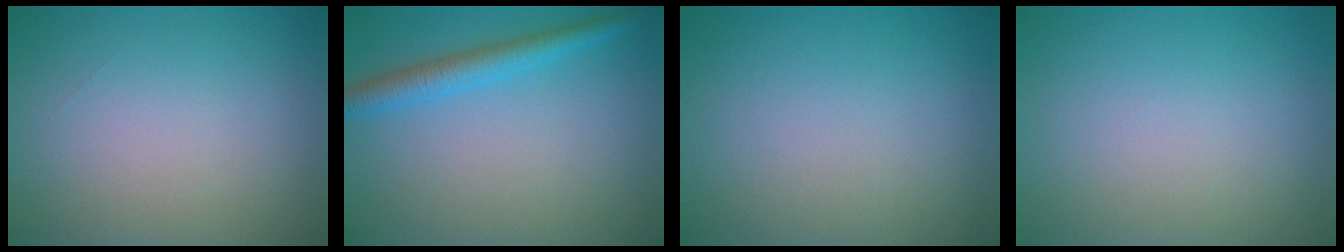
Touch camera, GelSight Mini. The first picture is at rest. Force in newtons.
{"total": 3.0, "press": 3.0, "slide": 0.0}
{"total": 0.0}
{"total": 0.0}